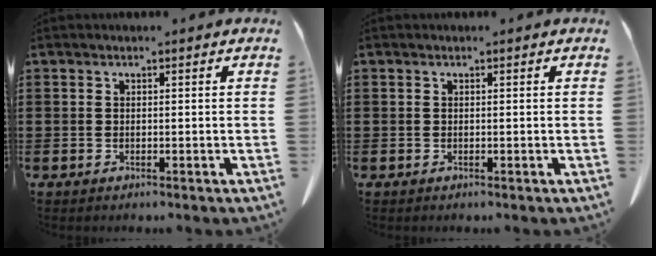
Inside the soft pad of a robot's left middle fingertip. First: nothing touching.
{"total": 0.0}